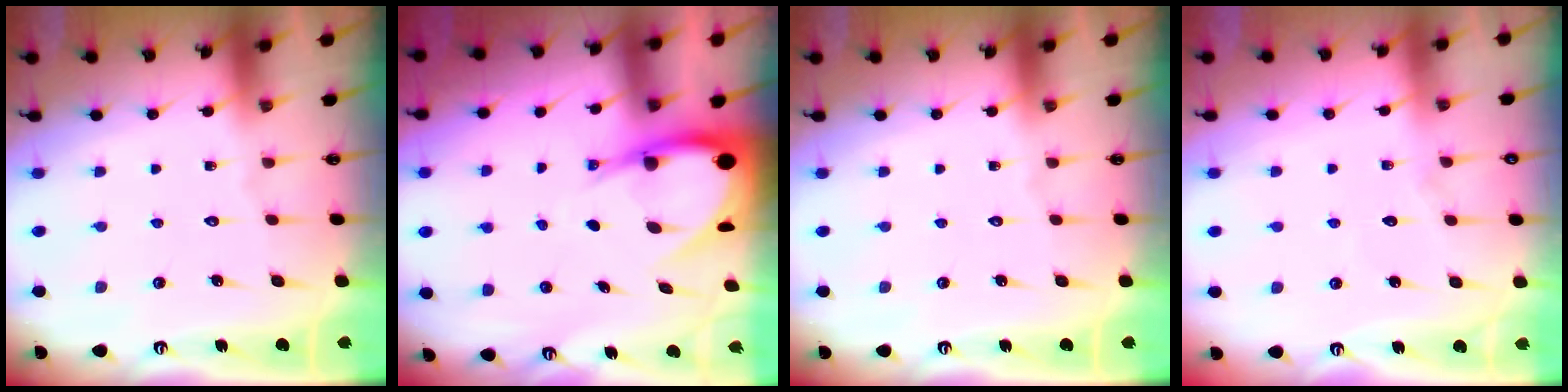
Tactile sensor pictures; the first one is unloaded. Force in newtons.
{"total": 9.0, "press": 8.9, "slide": 0.9}
{"total": 0.0}
{"total": 4.9, "press": 4.9, "slide": 0.5}